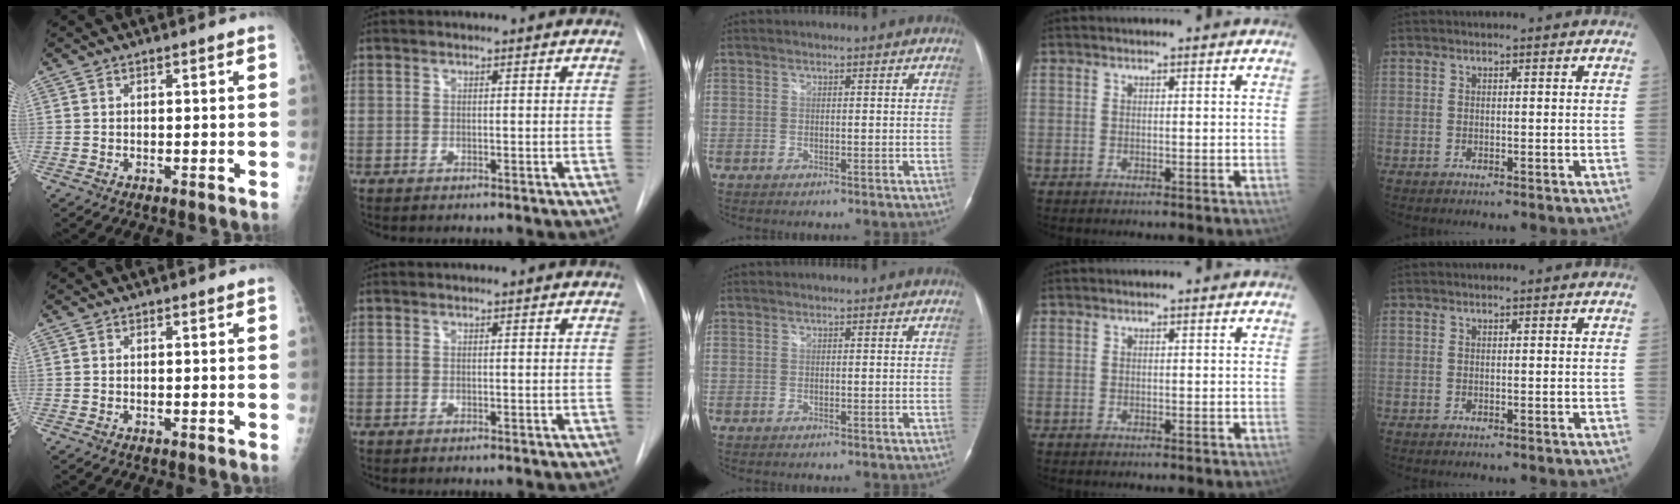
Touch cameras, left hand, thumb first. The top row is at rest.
{}